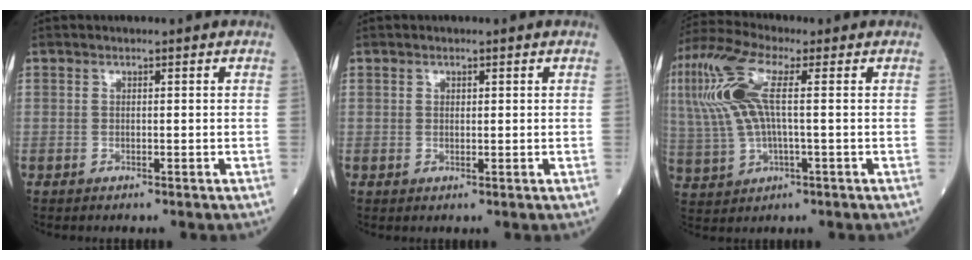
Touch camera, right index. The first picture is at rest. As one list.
[{"total": 0.6, "force": [0.3, 0.4, 0.2], "torque": [-0.006, 0.000, 0.008]}, {"total": 14.5, "force": [3.2, 4.8, 13.3], "torque": [-0.324, 0.024, 0.059]}]